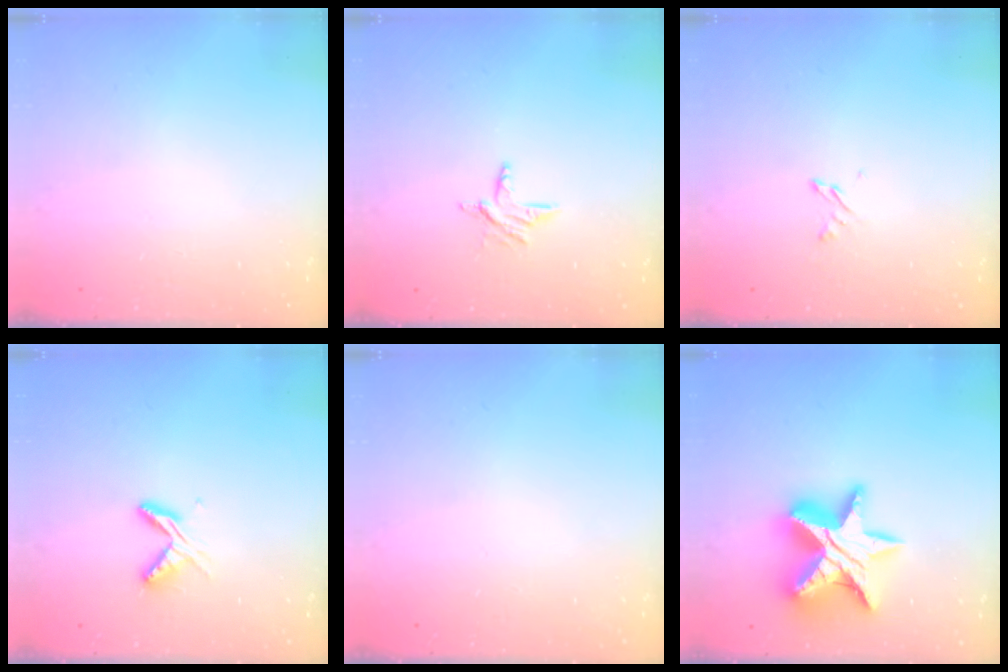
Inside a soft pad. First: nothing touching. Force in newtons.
{"total": 6.0, "press": 6.0, "slide": 0.4}
{"total": 1.7, "press": 1.7, "slide": 0.3}
{"total": 5.7, "press": 5.7, "slide": 0.6}
{"total": 0.0}
{"total": 17.1, "press": 17.1, "slide": 1.1}